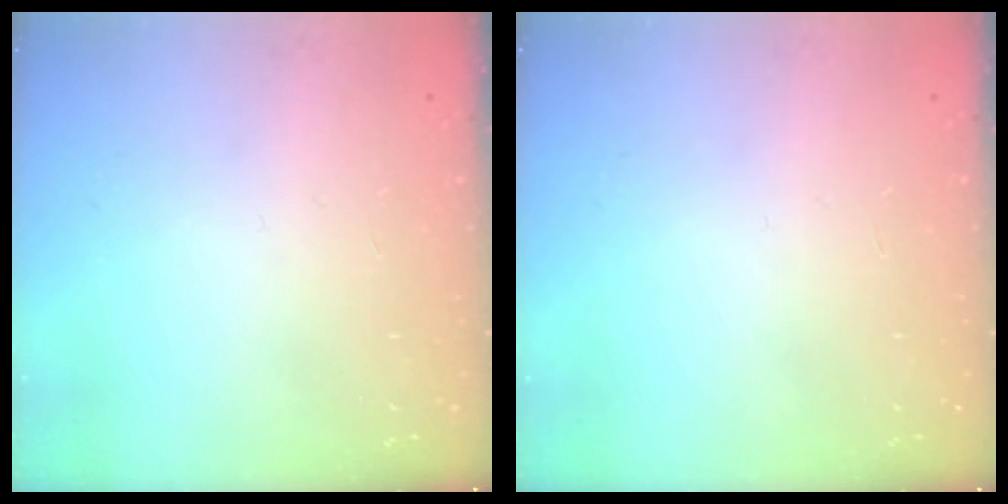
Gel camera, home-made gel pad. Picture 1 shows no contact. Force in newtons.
{"total": 0.0}